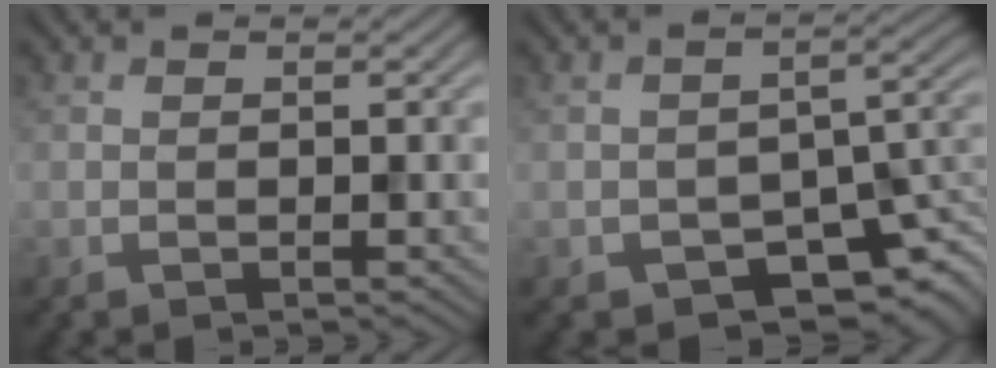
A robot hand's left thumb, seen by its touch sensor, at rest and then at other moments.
{"total": 6.4, "force": [-4.5, 3.4, 3.0], "torque": [-0.033, -0.021, -0.058]}